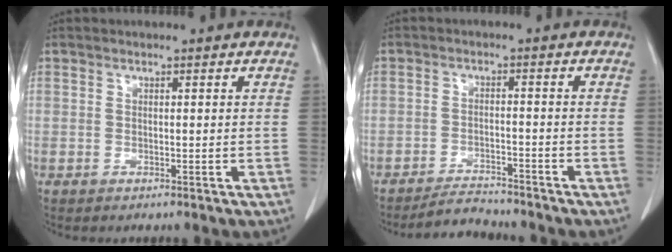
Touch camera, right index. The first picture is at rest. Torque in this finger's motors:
{"motor_torque": [-0.78, 0.01, -0.16, -0.05]}